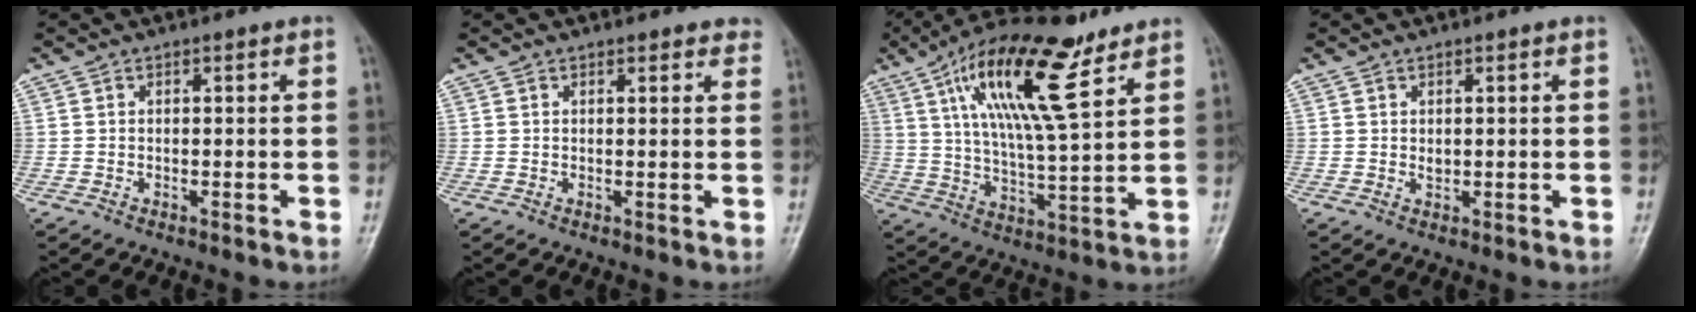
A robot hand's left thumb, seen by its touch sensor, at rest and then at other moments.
{"total": 3.2, "force": [2.8, 1.2, 0.9], "torque": [0.013, -0.008, 0.021]}
{"total": 18.7, "force": [9.9, 5.6, 14.8], "torque": [-0.247, -0.030, 0.175]}
{"total": 1.2, "force": [0.6, 0.7, 0.9], "torque": [-0.011, -0.005, 0.013]}